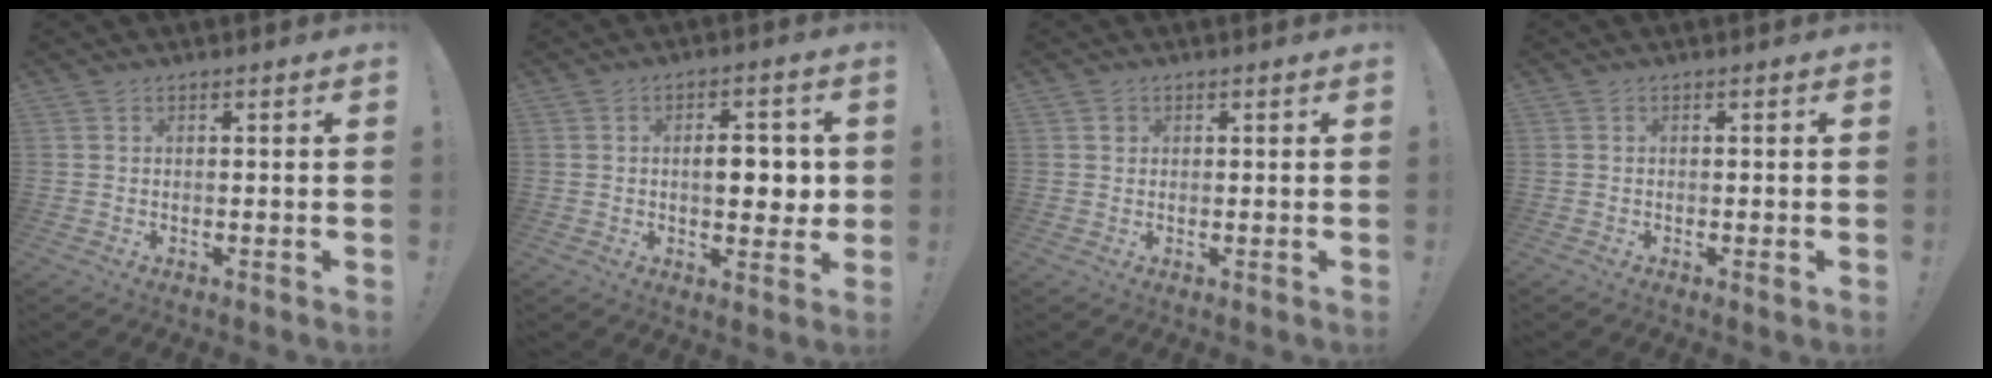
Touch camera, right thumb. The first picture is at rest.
{"total": 7.3, "force": [0.2, 3.5, 6.4], "torque": [-0.086, 0.001, -0.003]}
{"total": 1.4, "force": [0.5, 1.2, 0.4], "torque": [0.006, -0.003, 0.006]}
{"total": 1.0, "force": [-0.3, 0.2, 0.9], "torque": [-0.005, -0.003, -0.007]}